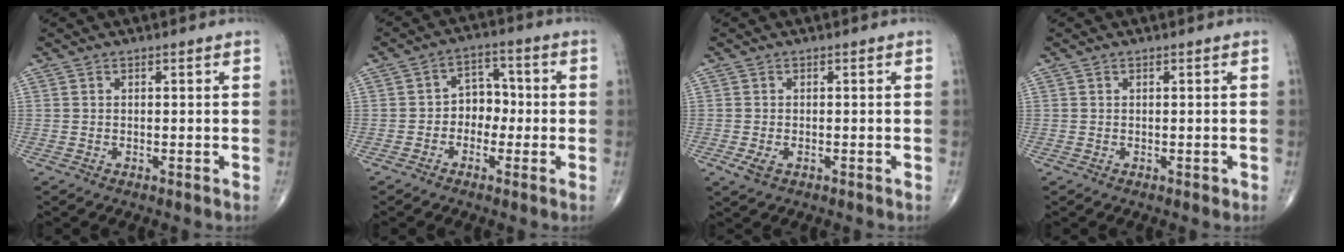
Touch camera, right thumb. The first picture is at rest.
{"total": 5.8, "force": [-1.2, 4.7, 3.2], "torque": [-0.015, 0.025, -0.034]}
{"total": 2.3, "force": [-0.8, 1.3, 1.7], "torque": [-0.037, -0.003, -0.014]}
{"total": 0.5, "force": [0.0, 0.4, 0.3], "torque": [-0.002, 0.000, -0.001]}